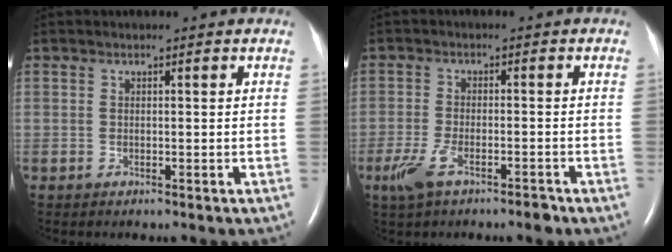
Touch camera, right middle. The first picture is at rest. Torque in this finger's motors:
{"motor_torque": [0.46, -0.28, 0.03, 0.03]}